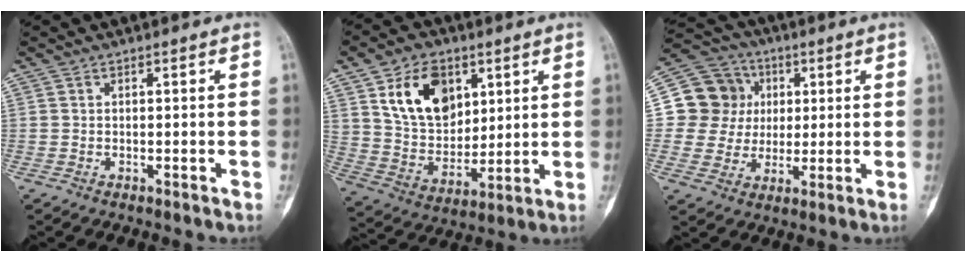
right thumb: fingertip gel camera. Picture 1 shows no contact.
{"total": 15.0, "force": [6.4, 10.3, 8.9], "torque": [-0.110, -0.029, 0.128]}
{"total": 12.7, "force": [2.4, 12.0, 3.1], "torque": [-0.019, 0.015, 0.040]}